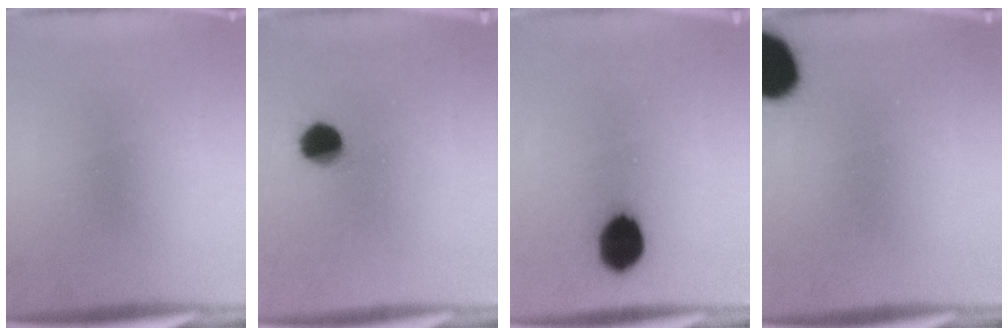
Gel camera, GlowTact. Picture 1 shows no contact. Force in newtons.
{"total": 6.6}
{"total": 10.1}
{"total": 15.0}